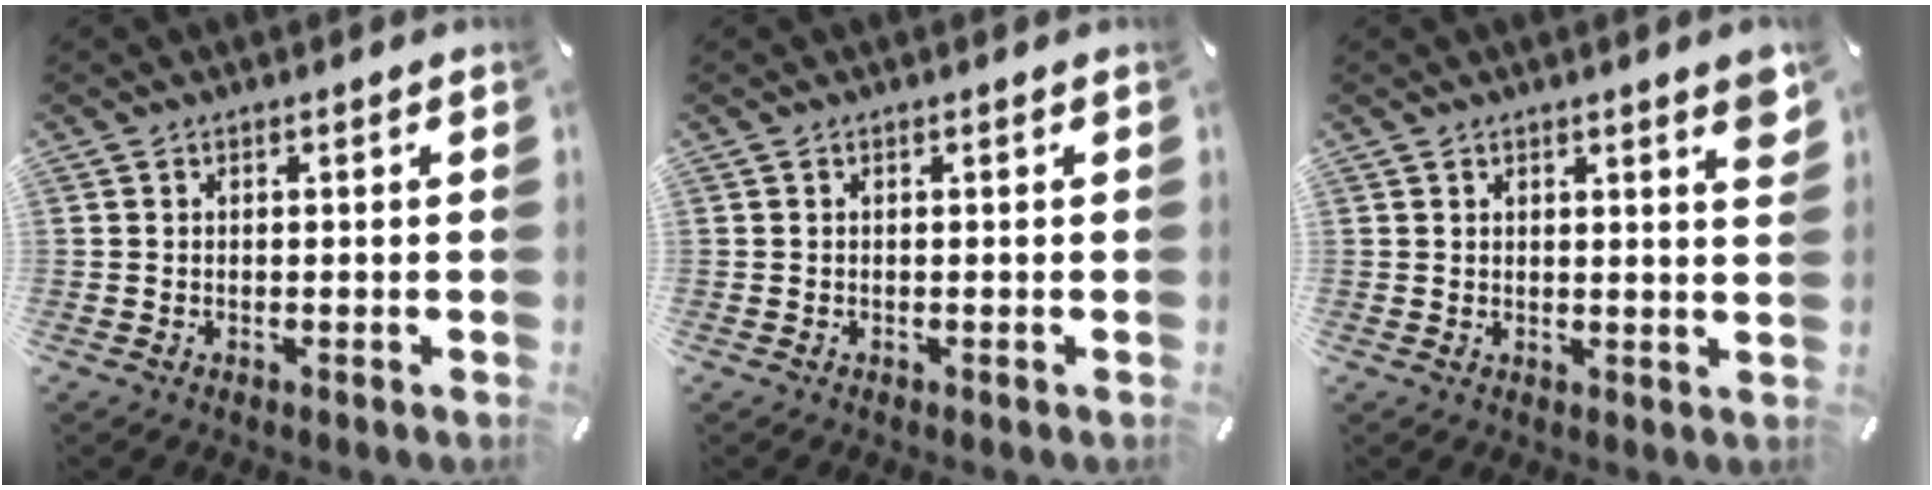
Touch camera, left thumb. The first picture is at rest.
{"total": 0.0}
{"total": 3.3, "force": [2.0, 0.7, 2.5], "torque": [-0.030, -0.010, 0.031]}